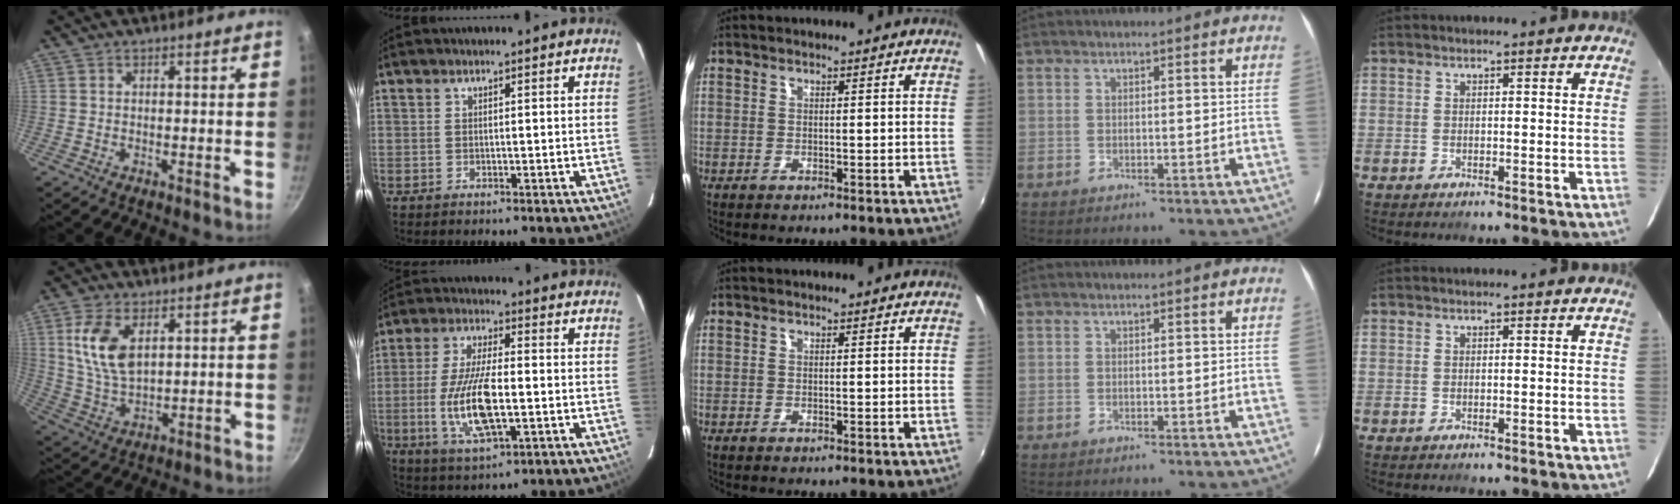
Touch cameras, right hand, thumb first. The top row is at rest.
{"thumb": {"total": 10.9, "force": [3.5, 6.1, 8.3], "torque": [-0.157, -0.020, 0.074]}, "index": {"total": 13.1, "force": [-2.5, 4.2, 12.2], "torque": [-0.248, -0.008, -0.044]}}